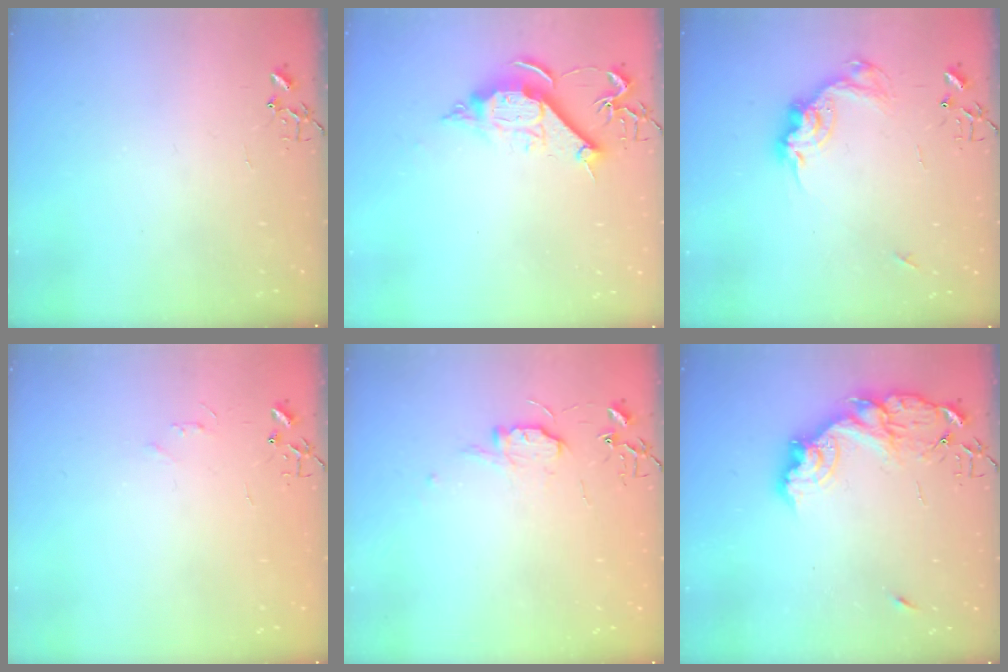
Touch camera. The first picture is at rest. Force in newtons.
{"total": 10.9, "press": 10.9, "slide": 0.7}
{"total": 14.4, "press": 14.3, "slide": 1.1}
{"total": 3.5, "press": 3.4, "slide": 0.4}
{"total": 7.3, "press": 7.3, "slide": 0.7}
{"total": 15.3, "press": 15.2, "slide": 1.1}